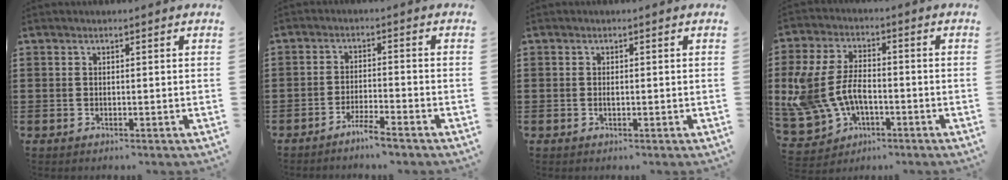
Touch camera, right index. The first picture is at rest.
{"total": 3.7, "force": [-3.4, -0.4, 1.4], "torque": [-0.031, -0.002, -0.067]}
{"total": 0.7, "force": [-0.1, 0.3, 0.7], "torque": [-0.016, -0.002, -0.001]}
{"total": 9.5, "force": [-1.8, 6.3, 6.9], "torque": [-0.190, 0.002, -0.040]}